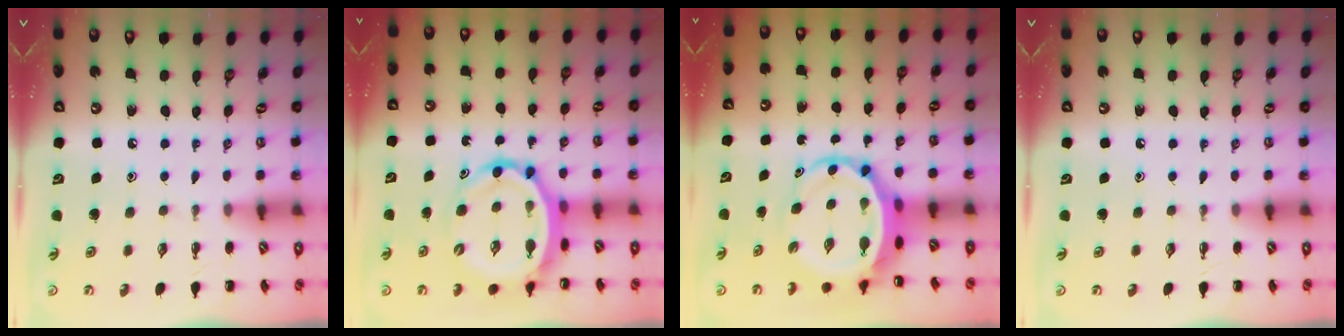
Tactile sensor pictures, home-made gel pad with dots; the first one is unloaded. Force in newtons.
{"total": 10.1, "press": 9.5, "slide": 3.3}
{"total": 8.0, "press": 7.7, "slide": 2.2}
{"total": 0.0}